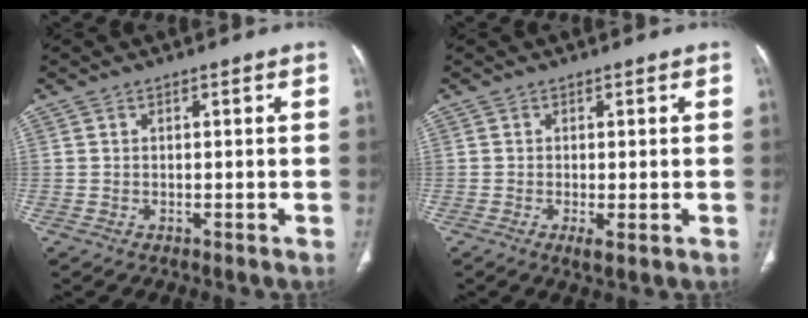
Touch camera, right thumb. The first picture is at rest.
{"total": 2.0, "force": [-0.6, 0.5, 1.9], "torque": [-0.040, -0.007, -0.010]}